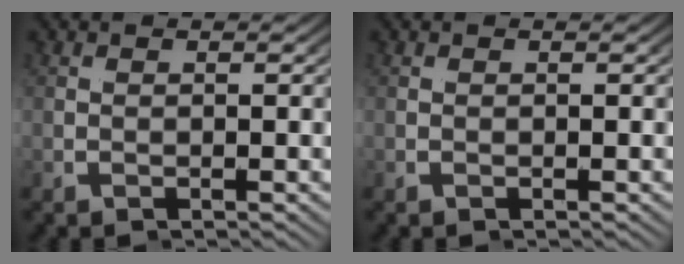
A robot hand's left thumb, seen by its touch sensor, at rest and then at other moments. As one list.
[{"total": 0.0}]